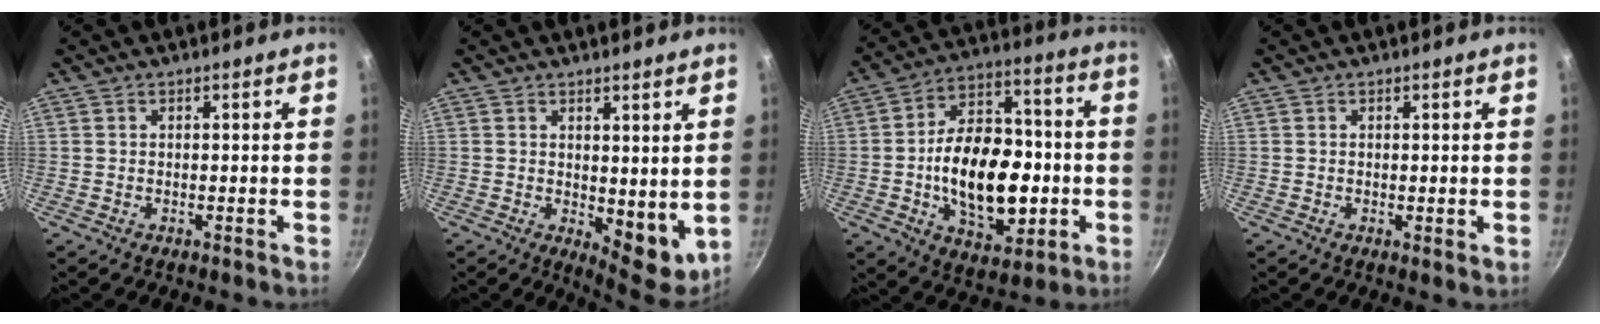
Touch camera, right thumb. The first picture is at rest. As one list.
[{"total": 7.7, "force": [1.4, 3.9, 6.5], "torque": [-0.070, -0.021, 0.030]}, {"total": 22.0, "force": [-3.5, 13.7, 16.9], "torque": [-0.230, 0.039, -0.047]}, {"total": 0.7, "force": [0.2, 0.2, 0.7], "torque": [-0.009, -0.006, -0.001]}]